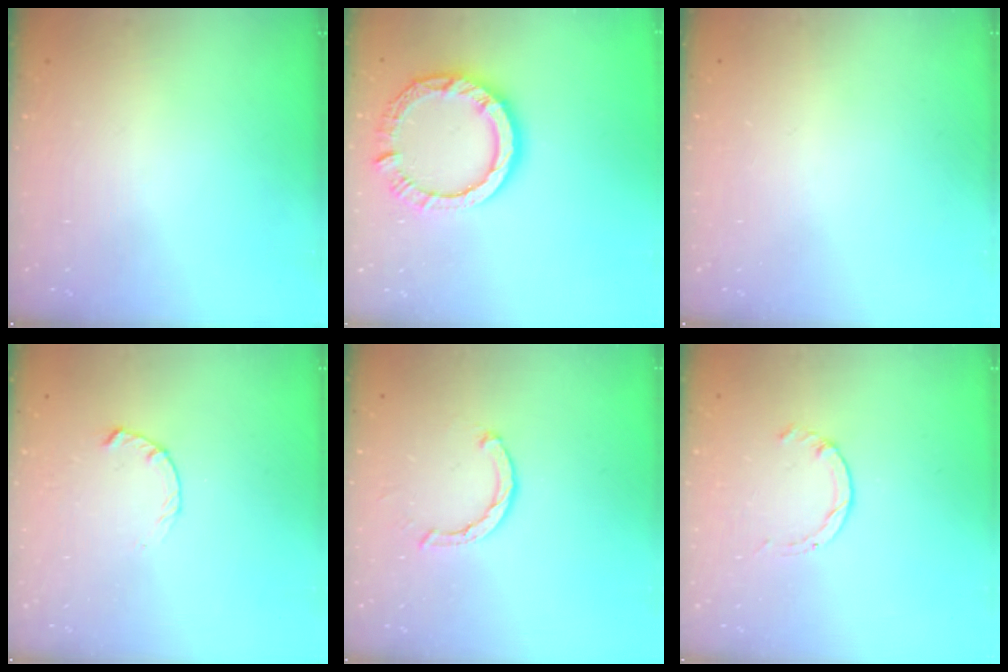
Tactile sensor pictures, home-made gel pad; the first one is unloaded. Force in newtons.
{"total": 13.2, "press": 13.1, "slide": 1.6}
{"total": 0.0}
{"total": 1.8, "press": 1.8, "slide": 0.3}
{"total": 2.1, "press": 2.1, "slide": 0.1}
{"total": 1.4, "press": 1.4, "slide": 0.2}